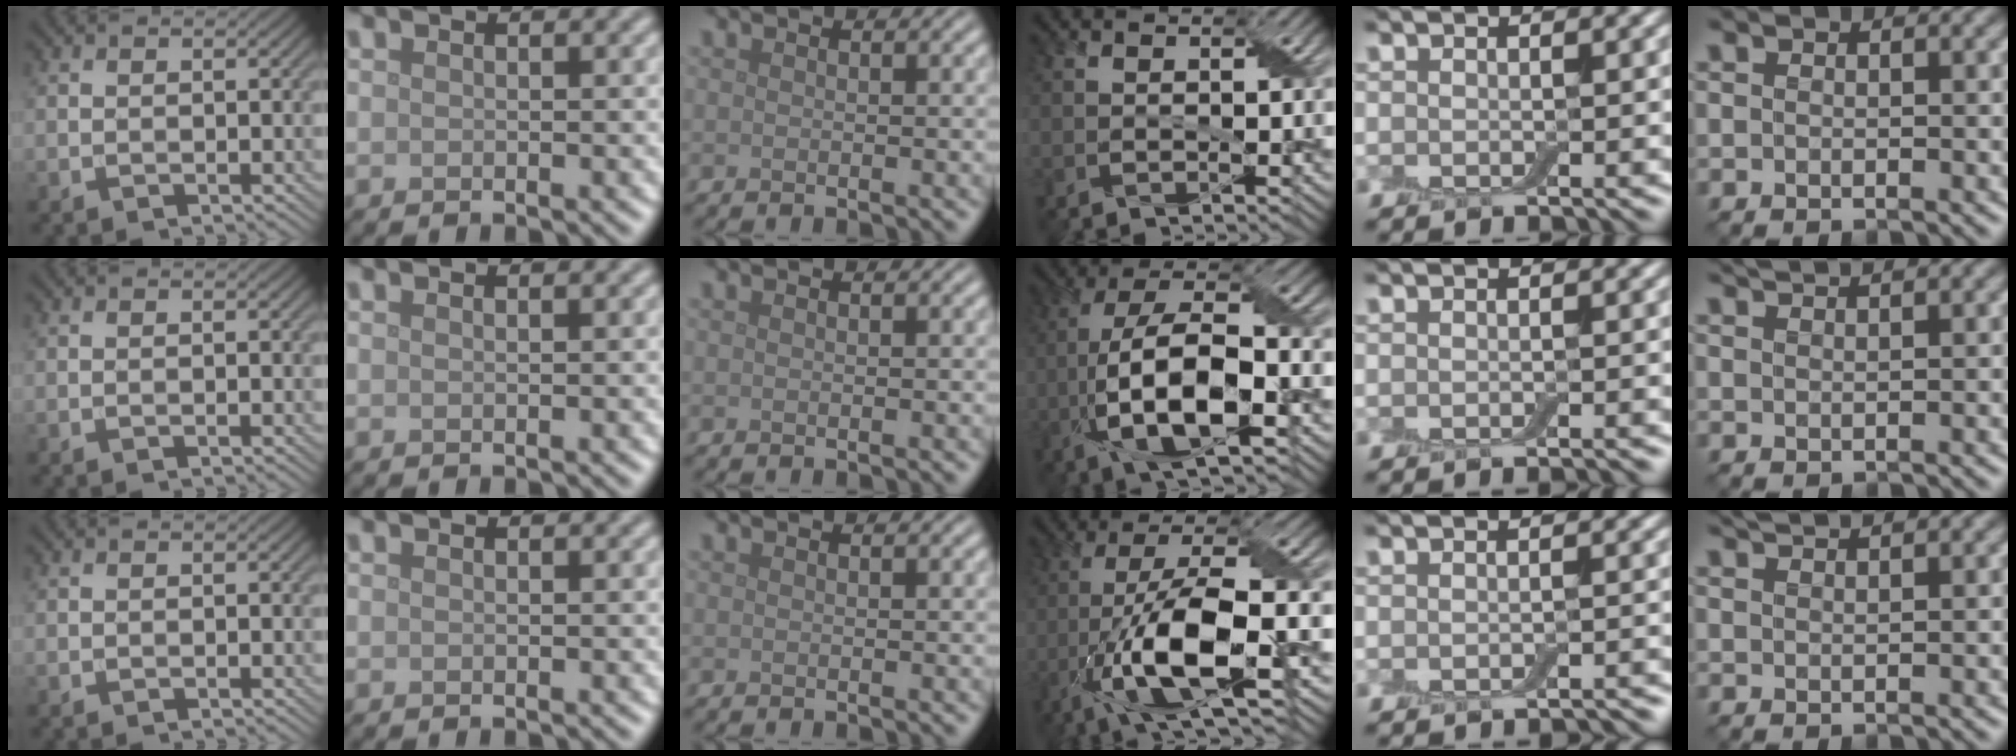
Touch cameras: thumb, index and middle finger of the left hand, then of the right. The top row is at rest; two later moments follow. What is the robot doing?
{"motion": "peel", "object": "bubble wrap"}